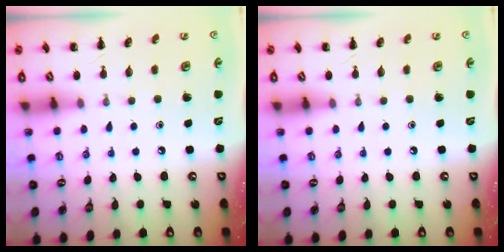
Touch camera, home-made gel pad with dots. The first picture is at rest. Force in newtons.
{"total": 0.0}